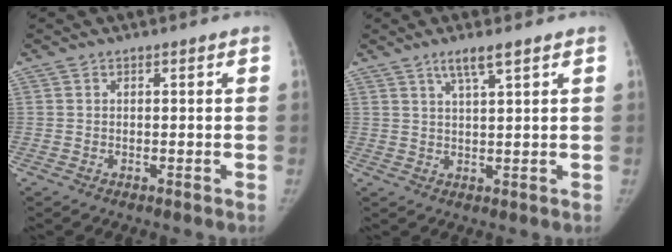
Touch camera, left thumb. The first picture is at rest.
{"total": 4.0, "force": [2.6, 0.3, 3.0], "torque": [-0.060, -0.010, 0.053]}